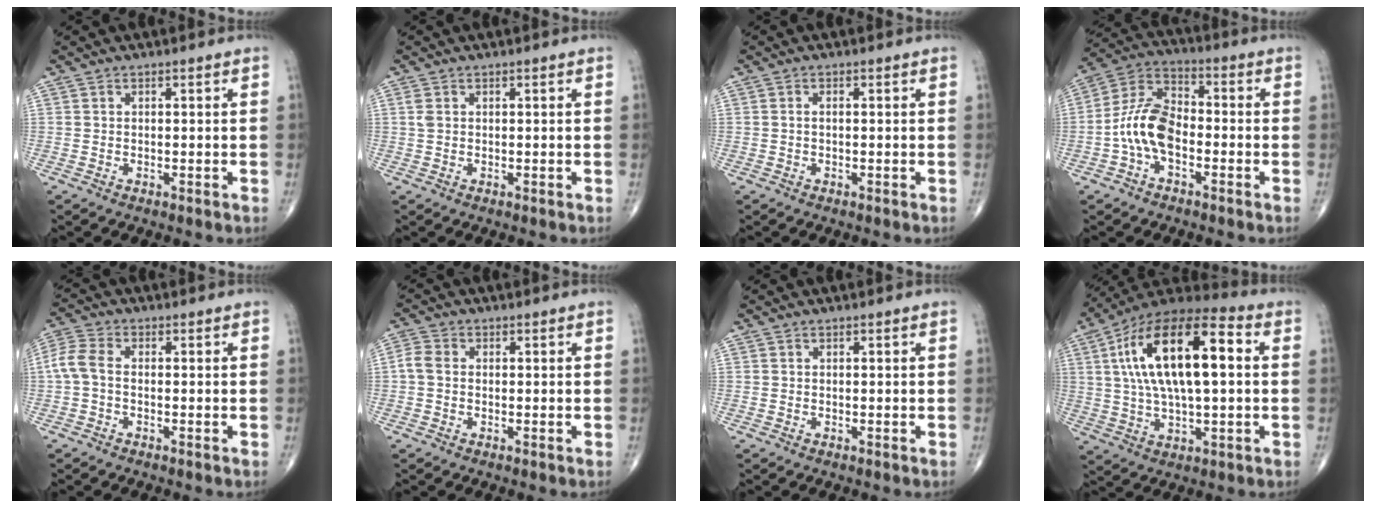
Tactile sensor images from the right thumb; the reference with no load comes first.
{"total": 0.6, "force": [0.2, 0.4, 0.5], "torque": [-0.012, 0.007, 0.005]}
{"total": 0.8, "force": [0.0, 0.3, 0.7], "torque": [-0.013, 0.004, -0.001]}
{"total": 10.7, "force": [-2.6, 6.2, 8.3], "torque": [-0.157, 0.041, -0.060]}
{"total": 5.0, "force": [-0.4, 3.0, 4.0], "torque": [-0.100, 0.014, -0.018]}
{"total": 2.9, "force": [-0.1, 2.1, 1.9], "torque": [-0.040, 0.007, -0.008]}
{"total": 0.0}
{"total": 22.0, "force": [3.9, 9.0, 19.6], "torque": [-0.352, 0.028, 0.058]}